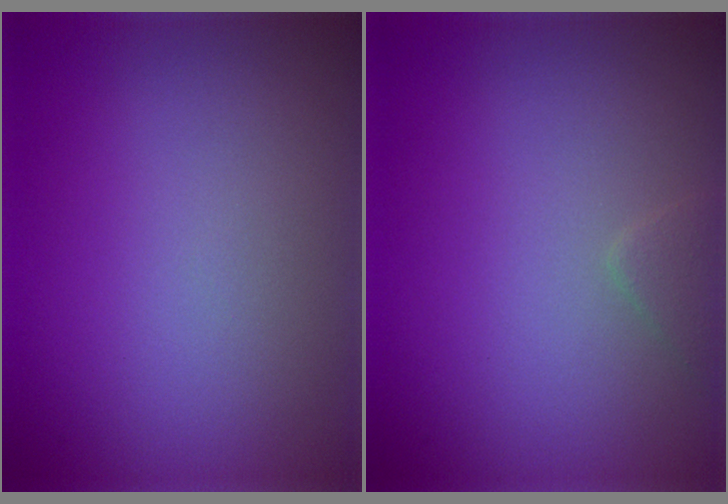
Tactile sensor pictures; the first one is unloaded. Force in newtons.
{"total": 1.0, "press": 1.0, "slide": 0.1}